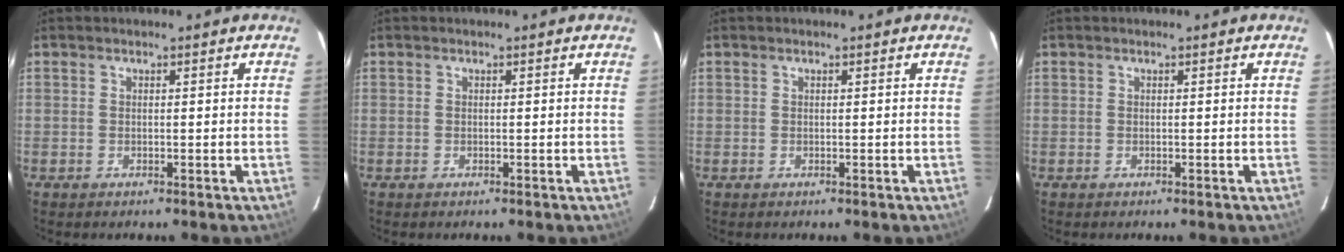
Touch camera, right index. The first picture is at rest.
{"total": 0.0}
{"total": 0.0}
{"total": 0.0}